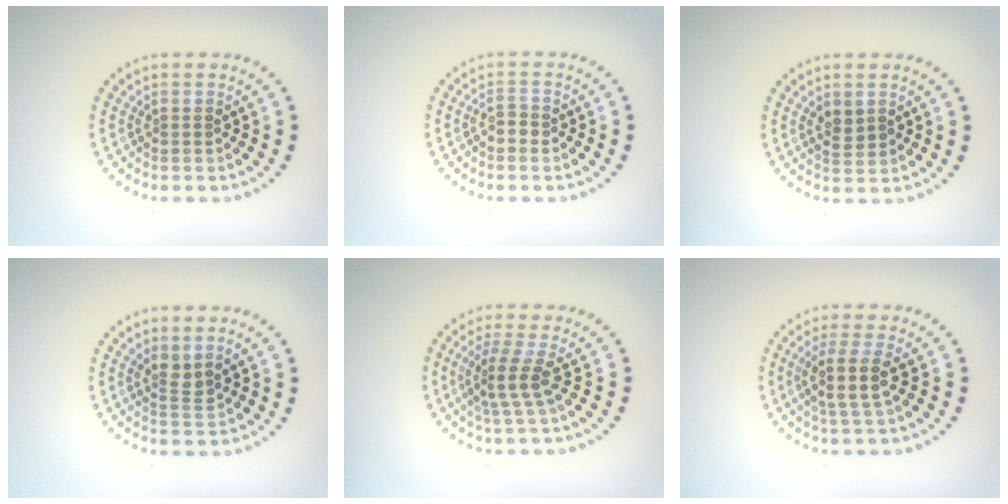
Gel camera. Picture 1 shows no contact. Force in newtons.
{"total": 1.3, "press": 1.3, "slide": 0.2}
{"total": 1.7, "press": 1.6, "slide": 0.5}
{"total": 1.7, "press": 1.3, "slide": 1.1}
{"total": 2.6, "press": 1.8, "slide": 1.9}
{"total": 2.7, "press": 2.2, "slide": 1.6}